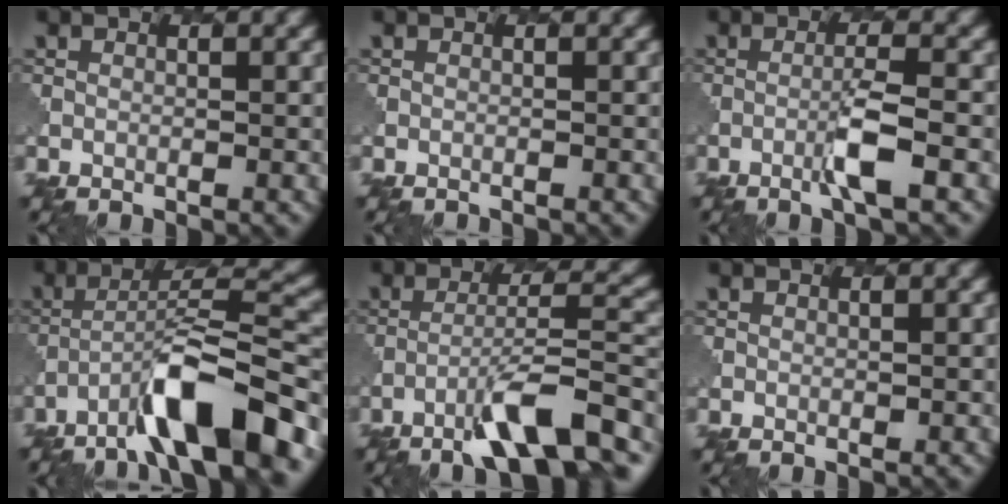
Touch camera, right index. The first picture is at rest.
{"total": 0.7, "force": [-0.7, 0.2, 0.1], "torque": [0.006, -0.004, -0.012]}
{"total": 2.8, "force": [-0.9, 0.0, 2.7], "torque": [-0.048, 0.009, -0.021]}
{"total": 9.8, "force": [-6.0, 2.1, 7.5], "torque": [-0.121, 0.018, -0.101]}
{"total": 8.7, "force": [-5.2, 1.7, 6.8], "torque": [-0.111, 0.012, -0.082]}
{"total": 0.0}